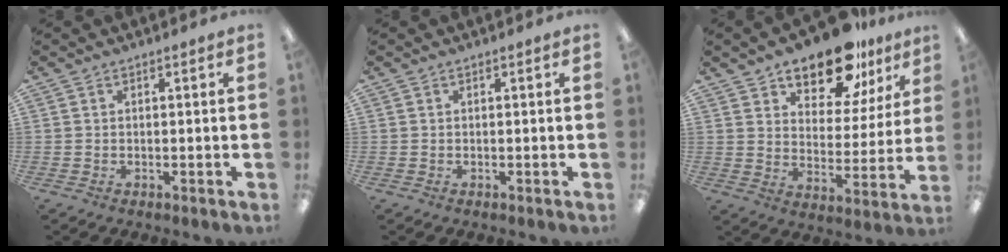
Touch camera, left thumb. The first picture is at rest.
{"total": 0.0}
{"total": 14.6, "force": [11.7, 6.2, 6.0], "torque": [-0.100, -0.075, 0.208]}